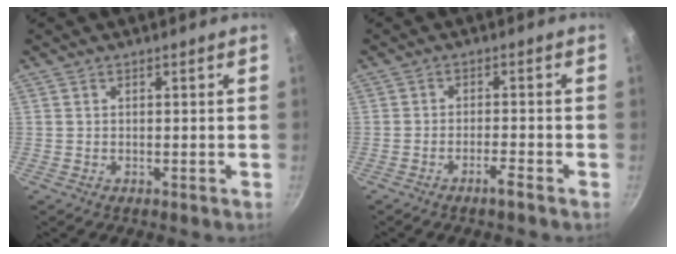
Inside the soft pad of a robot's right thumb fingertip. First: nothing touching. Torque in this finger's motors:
{"motor_torque": [0.16, 0.39, 0.42, 0.12, 0.05]}